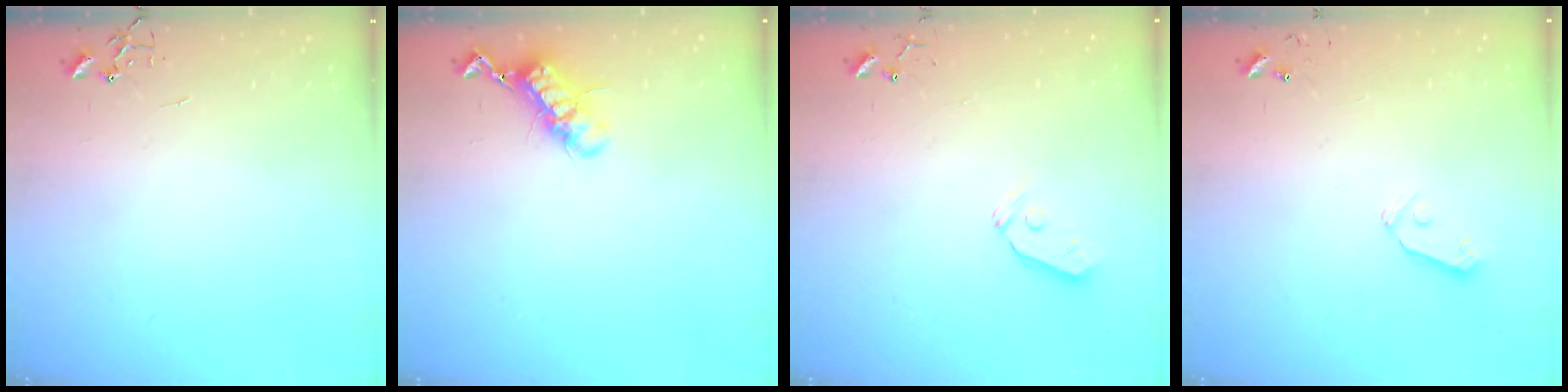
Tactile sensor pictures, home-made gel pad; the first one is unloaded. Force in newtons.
{"total": 11.9, "press": 11.9, "slide": 0.8}
{"total": 5.6, "press": 5.6, "slide": 0.7}
{"total": 5.9, "press": 5.8, "slide": 1.0}